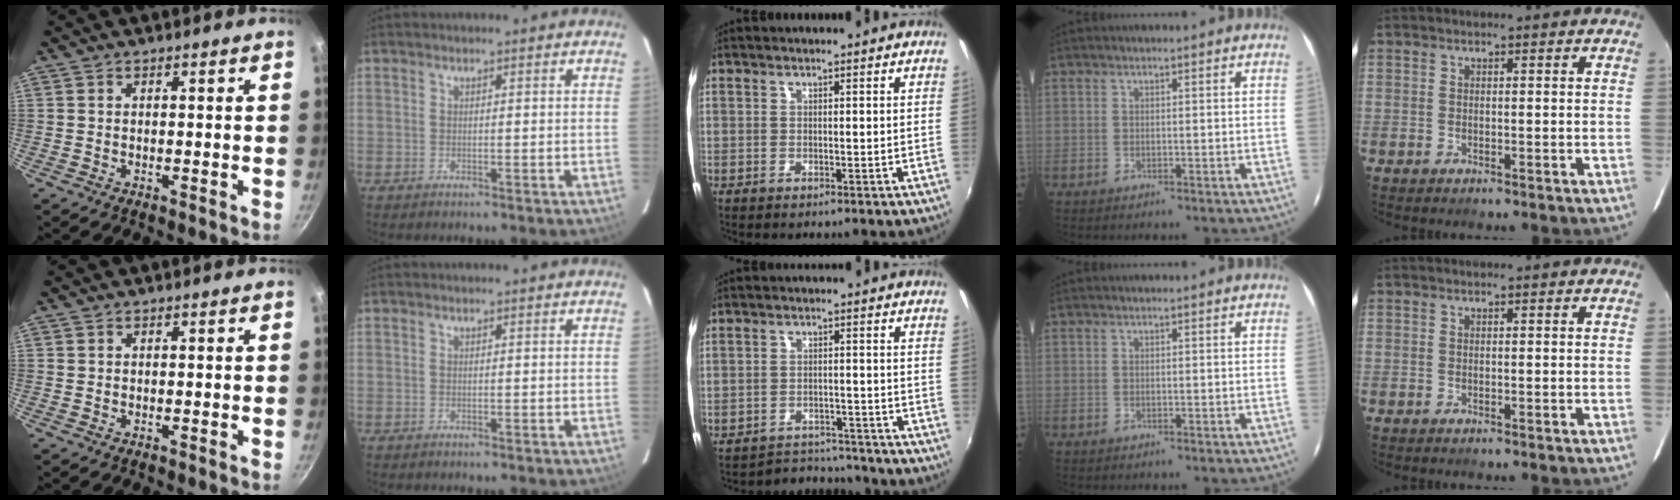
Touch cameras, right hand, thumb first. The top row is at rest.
{"middle": {"total": 6.9, "force": [-6.5, 2.3, -0.3], "torque": [-0.008, 0.017, -0.092]}}